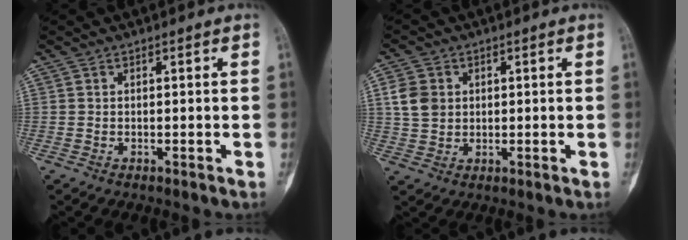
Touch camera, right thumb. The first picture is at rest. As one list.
[{"total": 5.6, "force": [1.2, 4.6, 2.9], "torque": [-0.041, 0.000, 0.024]}]